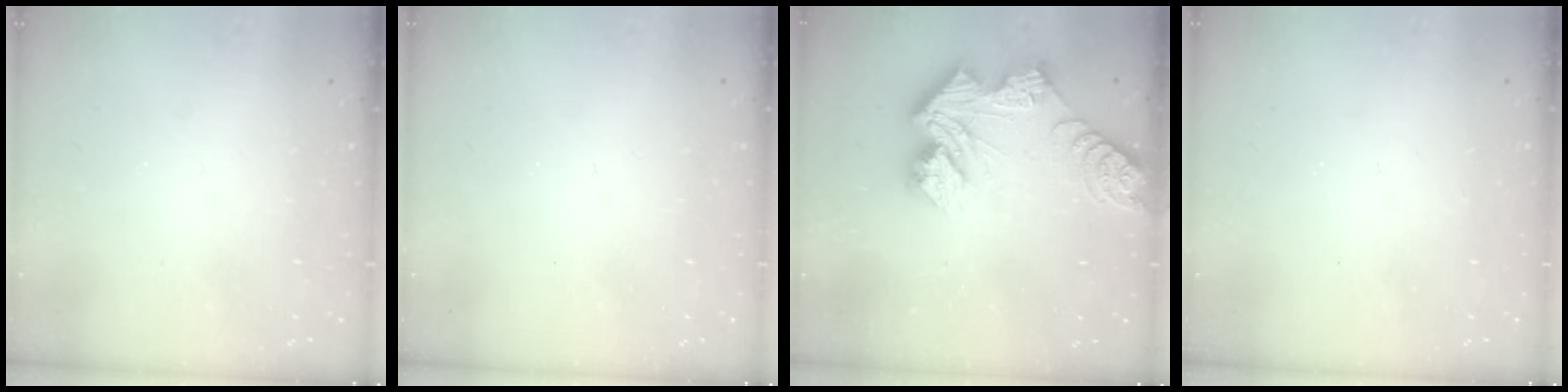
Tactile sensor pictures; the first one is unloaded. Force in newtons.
{"total": 0.0}
{"total": 15.0, "press": 15.0, "slide": 1.2}
{"total": 0.0}